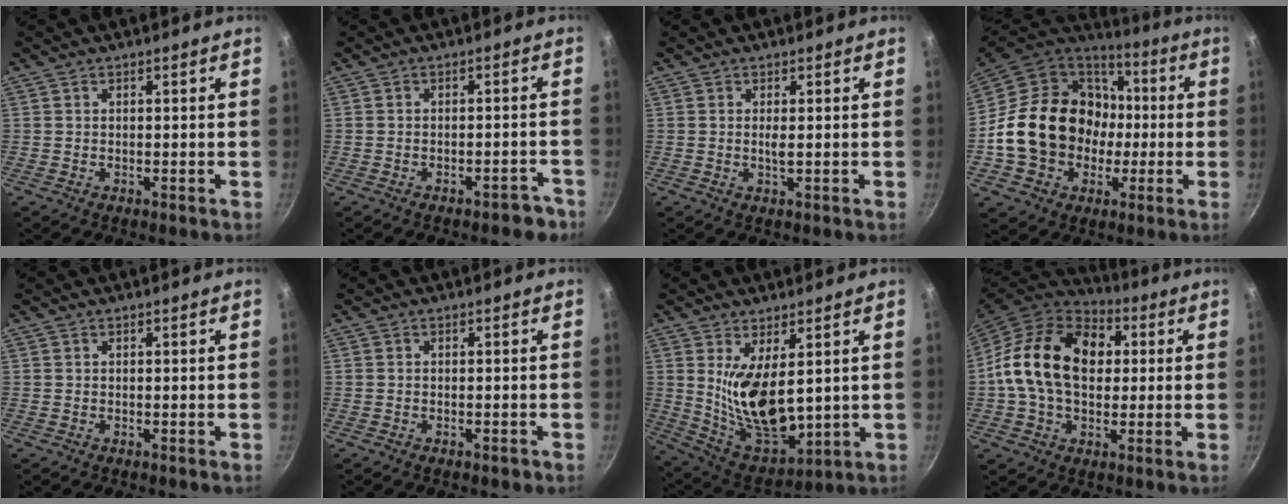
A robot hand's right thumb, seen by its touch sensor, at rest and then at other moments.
{"total": 3.8, "force": [-2.8, 1.9, 1.7], "torque": [0.002, 0.047, -0.013]}
{"total": 1.2, "force": [0.1, 0.1, 1.2], "torque": [-0.023, -0.003, 0.001]}
{"total": 23.8, "force": [-1.5, 19.7, 13.2], "torque": [-0.211, 0.047, -0.011]}
{"total": 0.0}
{"total": 1.2, "force": [-0.7, 0.7, 0.7], "torque": [-0.011, 0.005, -0.008]}
{"total": 13.9, "force": [3.1, 6.7, 11.8], "torque": [-0.192, -0.049, 0.081]}
{"total": 20.2, "force": [2.6, 14.4, 14.0], "torque": [-0.218, 0.026, 0.030]}